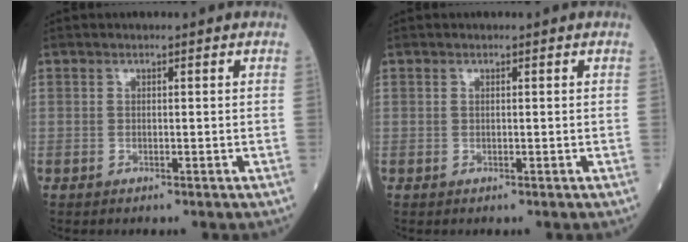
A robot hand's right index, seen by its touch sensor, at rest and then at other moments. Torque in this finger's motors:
{"motor_torque": [0.05, -0.01, -0.08, -0.01]}